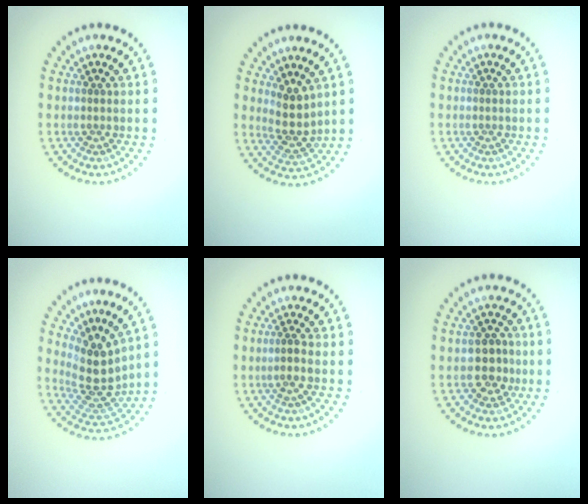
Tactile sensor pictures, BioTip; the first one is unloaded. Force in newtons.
{"total": 2.8, "press": 2.3, "slide": 1.6}
{"total": 0.0}
{"total": 4.1, "press": 3.2, "slide": 2.6}
{"total": 1.3, "press": 0.9, "slide": 0.9}
{"total": 2.4, "press": 2.3, "slide": 0.7}